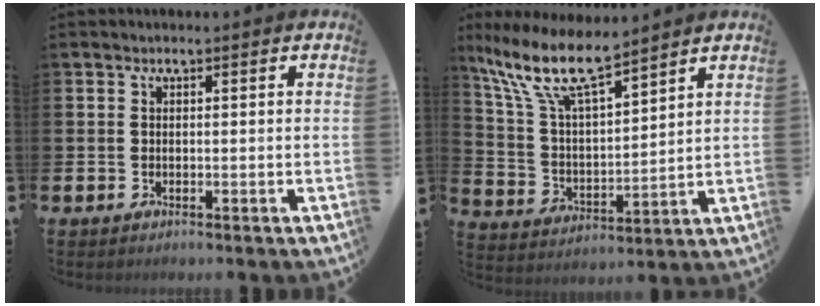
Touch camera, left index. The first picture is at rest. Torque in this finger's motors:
{"motor_torque": [0.35, -0.27, 0.99, 0.21]}